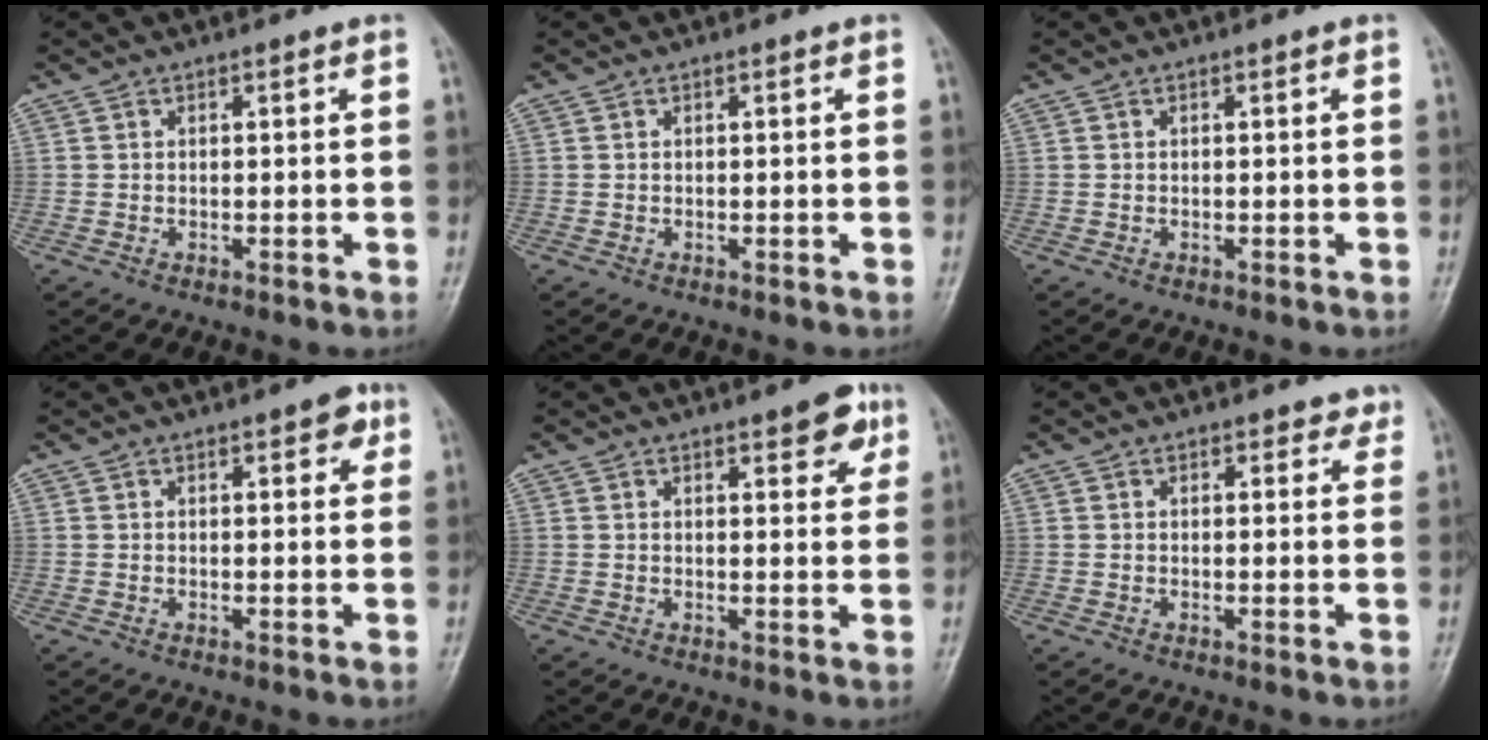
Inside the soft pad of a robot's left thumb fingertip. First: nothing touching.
{"total": 0.0}
{"total": 0.0}
{"total": 3.3, "force": [1.7, 1.5, 2.4], "torque": [-0.015, -0.002, 0.015]}
{"total": 6.3, "force": [3.5, 2.5, 4.6], "torque": [-0.034, -0.014, 0.038]}
{"total": 2.3, "force": [1.7, 1.4, 0.7], "torque": [0.017, -0.006, 0.014]}